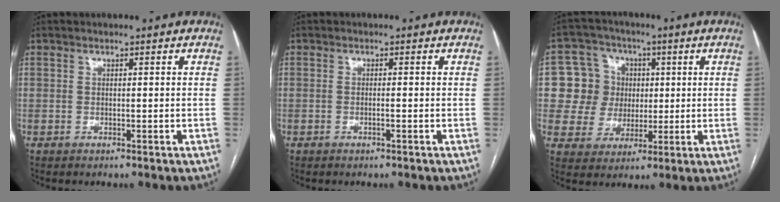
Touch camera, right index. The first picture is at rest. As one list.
[{"total": 0.7, "force": [-0.3, -0.1, 0.7], "torque": [-0.015, 0.002, -0.002]}, {"total": 9.0, "force": [1.2, 8.8, 1.5], "torque": [-0.033, 0.036, 0.026]}]